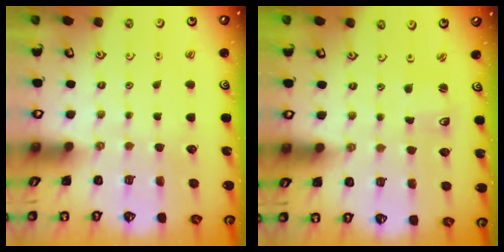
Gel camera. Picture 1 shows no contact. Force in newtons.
{"total": 2.0, "press": 2.0, "slide": 0.3}